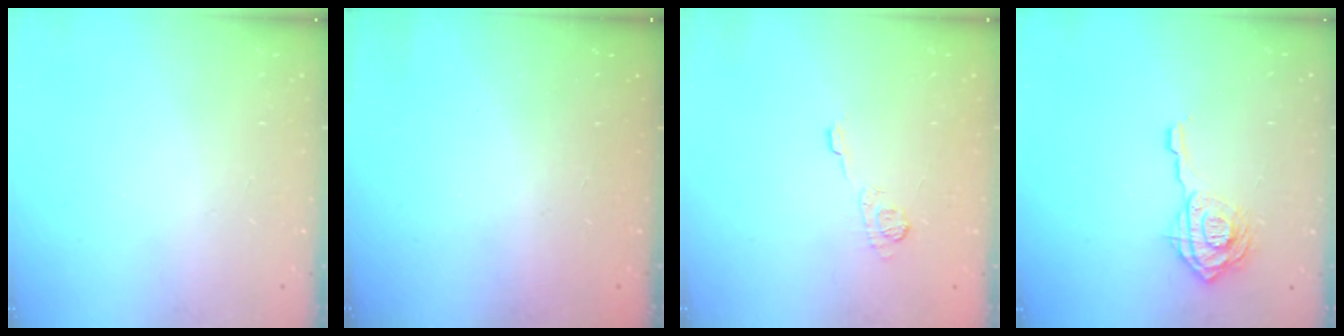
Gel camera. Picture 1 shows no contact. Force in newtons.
{"total": 2.5, "press": 2.4, "slide": 0.8}
{"total": 9.1, "press": 9.0, "slide": 1.4}
{"total": 11.2, "press": 11.1, "slide": 0.9}